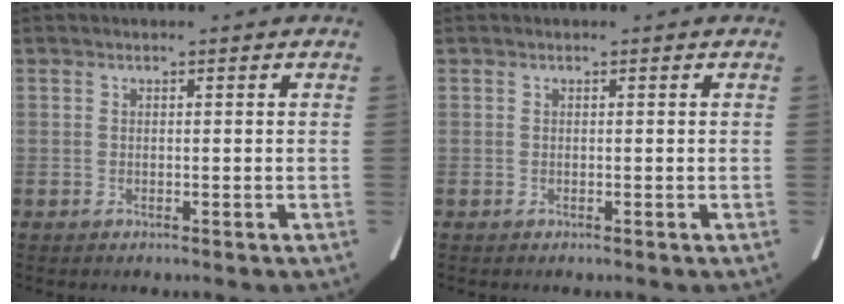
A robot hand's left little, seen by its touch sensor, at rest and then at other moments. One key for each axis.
{"total": 0.0}